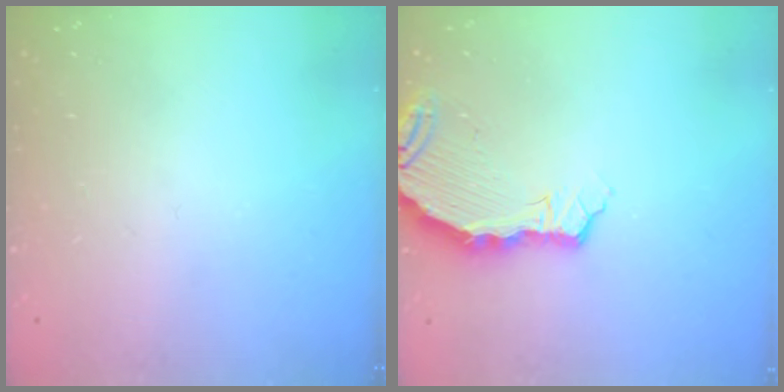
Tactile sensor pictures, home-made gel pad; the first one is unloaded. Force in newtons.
{"total": 7.5, "press": 5.9, "slide": 4.6}